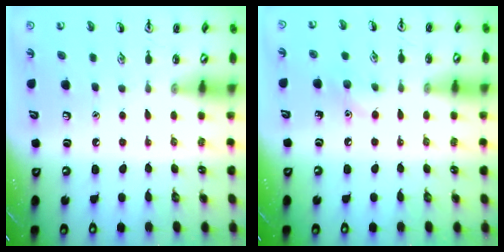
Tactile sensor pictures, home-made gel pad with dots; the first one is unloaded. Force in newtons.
{"total": 6.9, "press": 6.6, "slide": 1.9}